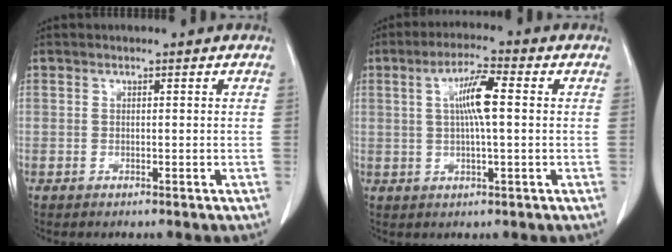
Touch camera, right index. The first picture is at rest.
{"total": 6.5, "force": [1.0, 0.6, 6.4], "torque": [-0.119, 0.008, 0.017]}